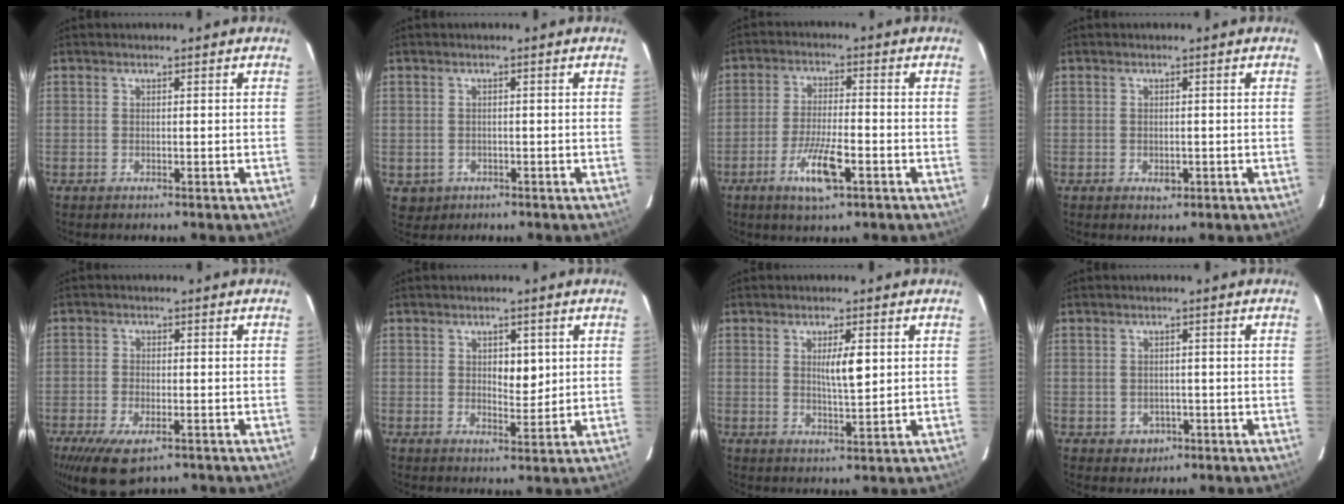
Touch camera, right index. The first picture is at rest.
{"total": 2.4, "force": [-0.8, 2.3, 0.3], "torque": [-0.004, 0.005, -0.006]}
{"total": 7.6, "force": [-3.6, 1.3, 6.6], "torque": [-0.128, -0.011, -0.062]}
{"total": 1.5, "force": [-0.6, 0.7, 1.1], "torque": [-0.020, -0.003, -0.004]}
{"total": 8.4, "force": [-5.5, 3.2, 5.6], "torque": [-0.099, -0.016, -0.090]}
{"total": 3.6, "force": [0.9, 2.0, 2.9], "torque": [-0.038, -0.004, 0.016]}
{"total": 4.2, "force": [1.1, 0.7, 4.0], "torque": [-0.066, -0.004, 0.017]}
{"total": 2.5, "force": [-1.0, 2.1, 0.8], "torque": [-0.008, 0.005, -0.006]}